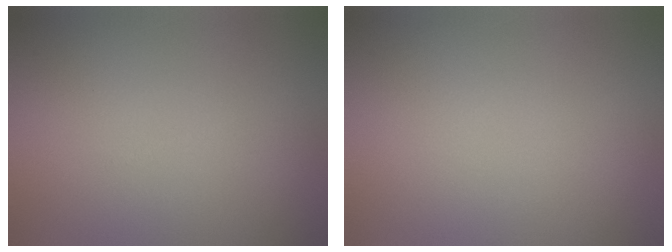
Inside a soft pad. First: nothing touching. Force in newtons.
{"total": 0.0}